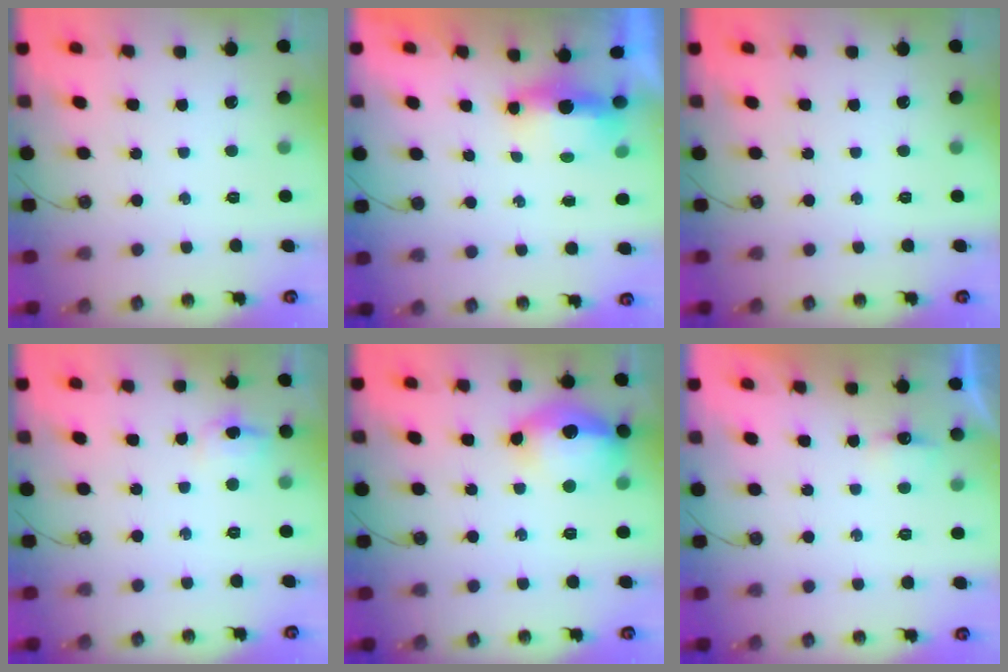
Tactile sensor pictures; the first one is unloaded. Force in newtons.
{"total": 14.0, "press": 7.0, "slide": 12.1}
{"total": 0.0}
{"total": 6.6, "press": 6.5, "slide": 1.2}
{"total": 16.0, "press": 15.9, "slide": 1.7}
{"total": 4.3, "press": 4.3, "slide": 0.7}